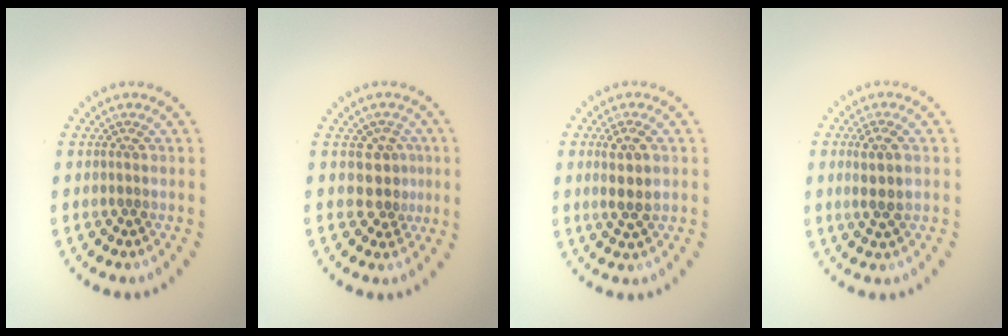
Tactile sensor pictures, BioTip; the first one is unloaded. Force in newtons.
{"total": 2.5, "press": 2.1, "slide": 1.3}
{"total": 2.8, "press": 2.7, "slide": 0.9}
{"total": 2.5, "press": 2.3, "slide": 0.9}